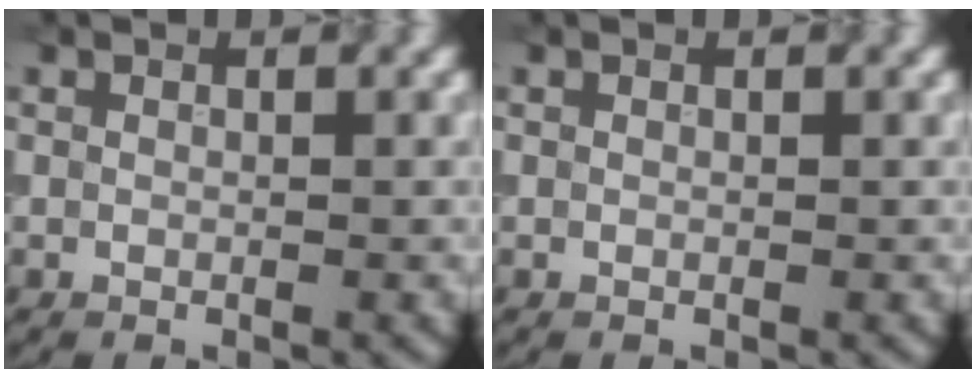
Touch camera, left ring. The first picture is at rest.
{"total": 0.0}